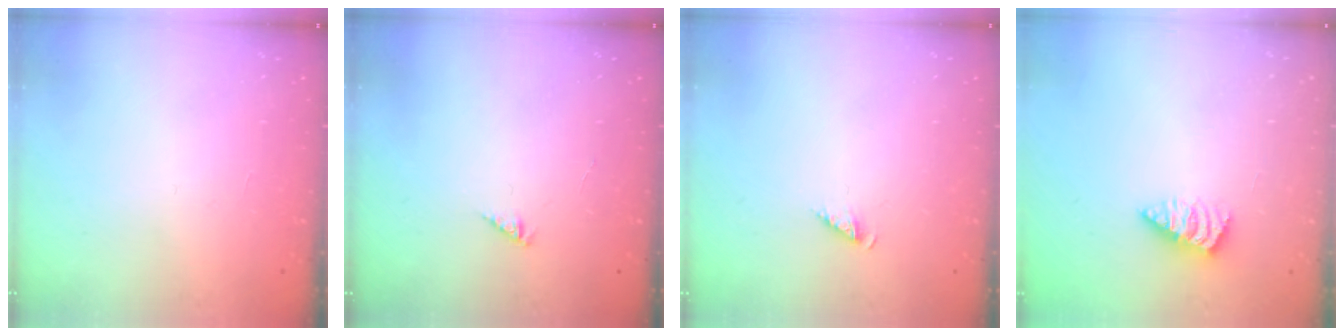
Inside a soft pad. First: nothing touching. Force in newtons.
{"total": 0.0}
{"total": 2.1, "press": 2.1, "slide": 0.4}
{"total": 5.0, "press": 5.0, "slide": 0.4}